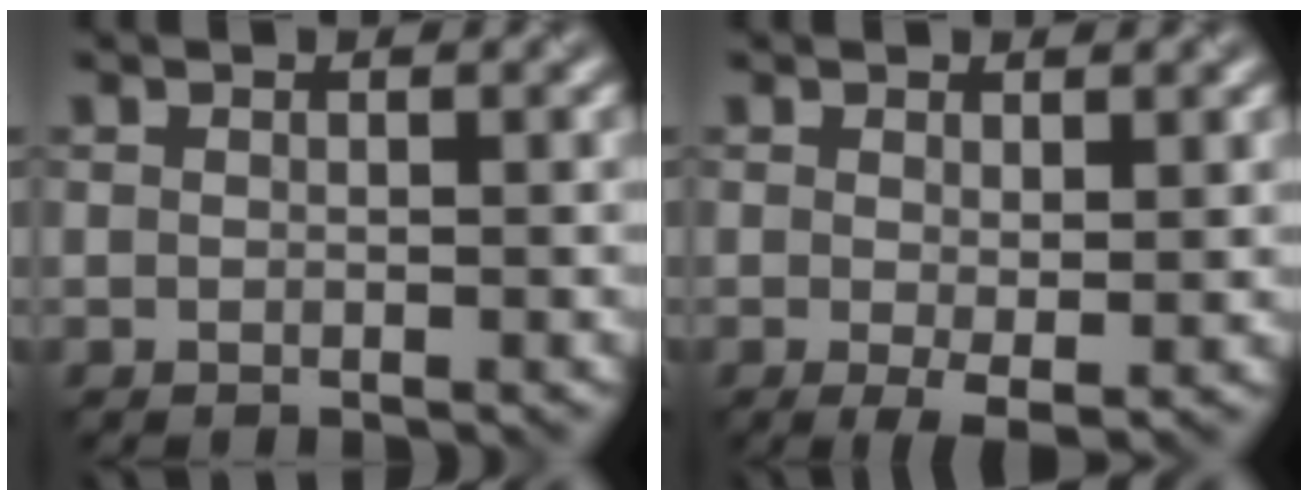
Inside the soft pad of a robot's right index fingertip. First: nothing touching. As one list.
[{"total": 2.0, "force": [0.0, 0.5, 1.9], "torque": [-0.033, -0.008, 0.003]}]